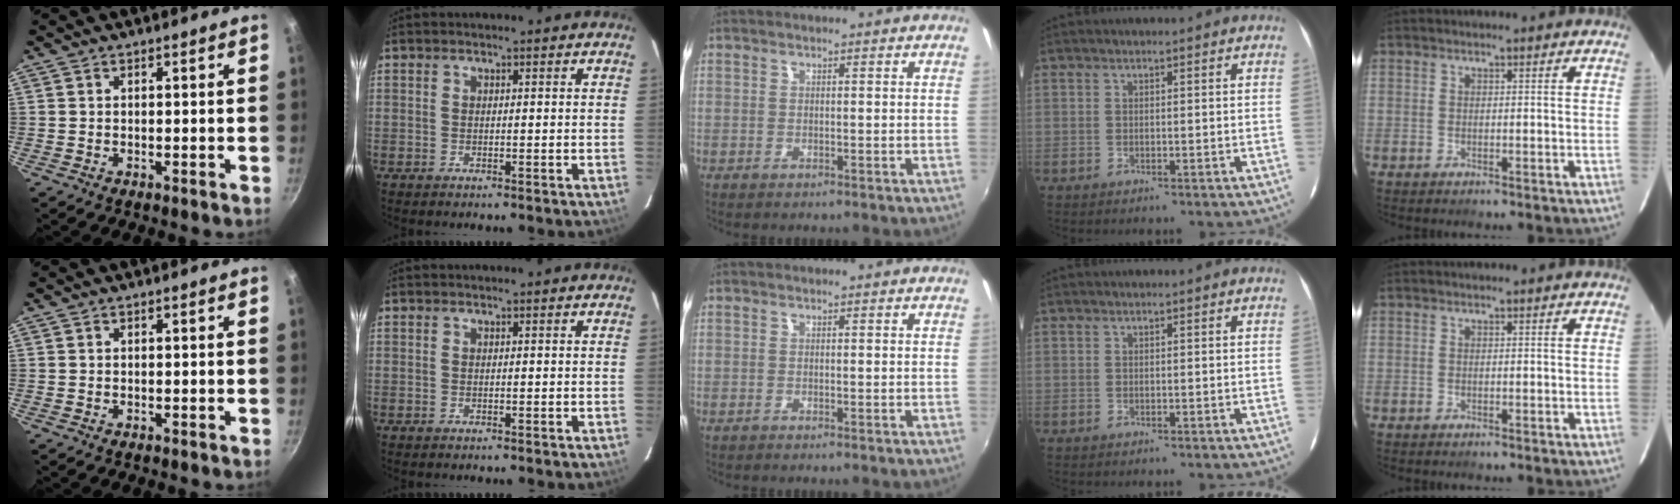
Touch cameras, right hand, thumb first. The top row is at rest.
{}